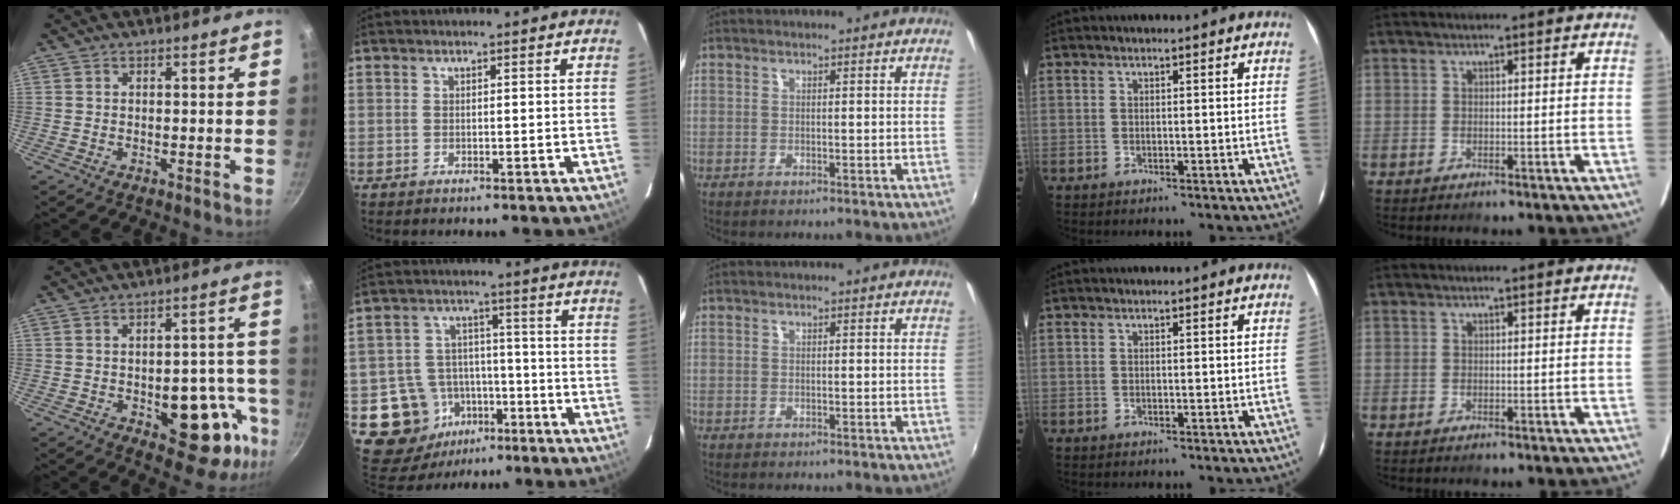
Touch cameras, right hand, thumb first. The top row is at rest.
{"thumb": {"total": 15.6, "force": [-5.3, 8.2, 12.1], "torque": [-0.082, 0.025, -0.065]}, "index": {"total": 12.4, "force": [-5.4, 10.6, 3.3], "torque": [-0.091, 0.029, -0.066]}}